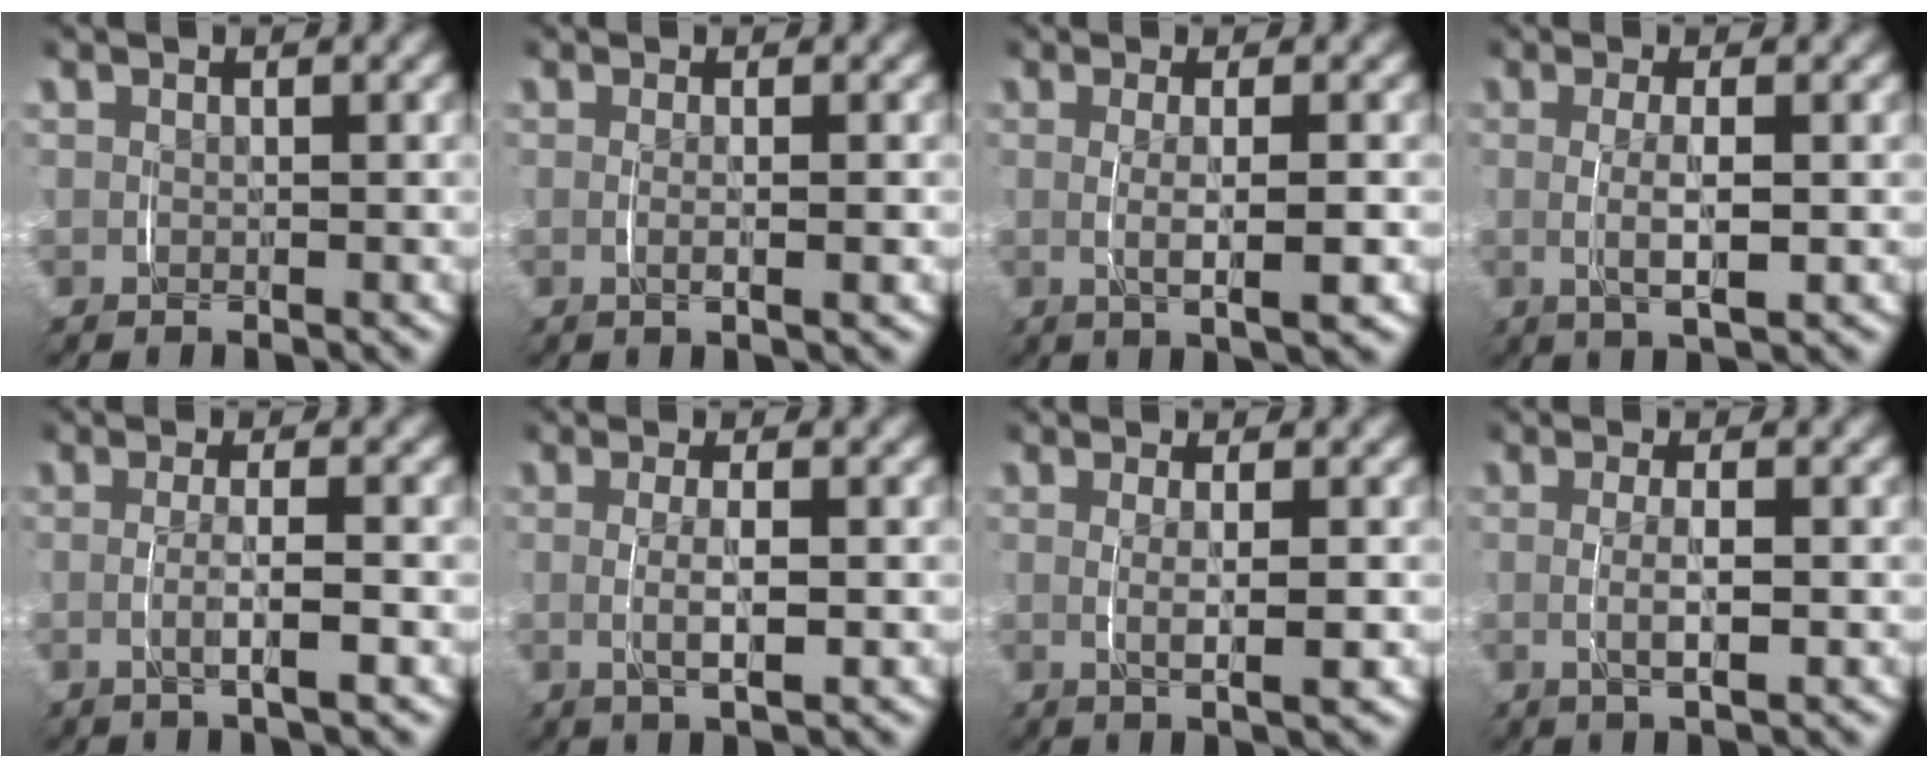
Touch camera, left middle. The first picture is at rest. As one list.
[{"total": 1.5, "force": [0.0, -0.2, 1.5], "torque": [-0.027, -0.003, 0.001]}, {"total": 3.8, "force": [-0.3, 0.5, 3.7], "torque": [-0.056, -0.002, -0.001]}, {"total": 3.6, "force": [-0.2, 0.7, 3.6], "torque": [-0.063, -0.005, 0.002]}, {"total": 2.7, "force": [-0.8, 0.1, 2.6], "torque": [-0.044, -0.001, -0.013]}, {"total": 3.2, "force": [-0.2, 0.6, 3.1], "torque": [-0.054, -0.004, 0.000]}, {"total": 3.1, "force": [0.0, 0.3, 3.0], "torque": [-0.047, -0.003, 0.004]}, {"total": 2.9, "force": [-0.2, 0.5, 2.8], "torque": [-0.049, -0.003, -0.001]}]